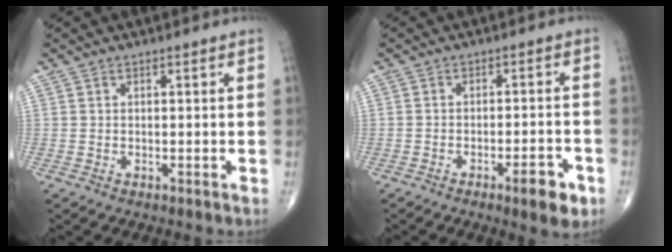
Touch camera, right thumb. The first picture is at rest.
{"total": 6.2, "force": [-3.3, 1.7, 5.0], "torque": [-0.061, 0.013, -0.044]}